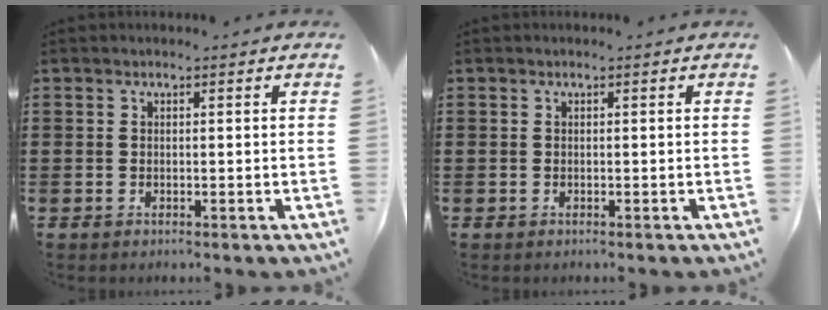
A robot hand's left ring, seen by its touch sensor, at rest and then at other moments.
{"total": 0.0}